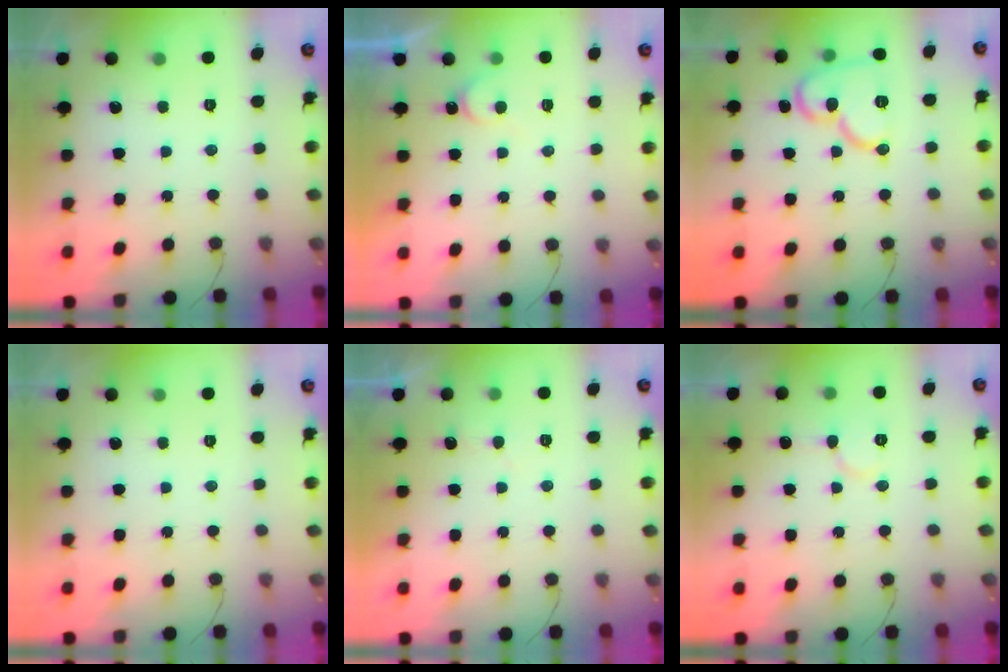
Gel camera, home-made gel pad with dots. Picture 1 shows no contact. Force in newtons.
{"total": 4.6, "press": 4.5, "slide": 0.4}
{"total": 14.7, "press": 14.6, "slide": 1.8}
{"total": 0.0}
{"total": 5.4, "press": 5.4, "slide": 0.4}
{"total": 6.1, "press": 6.1, "slide": 0.4}